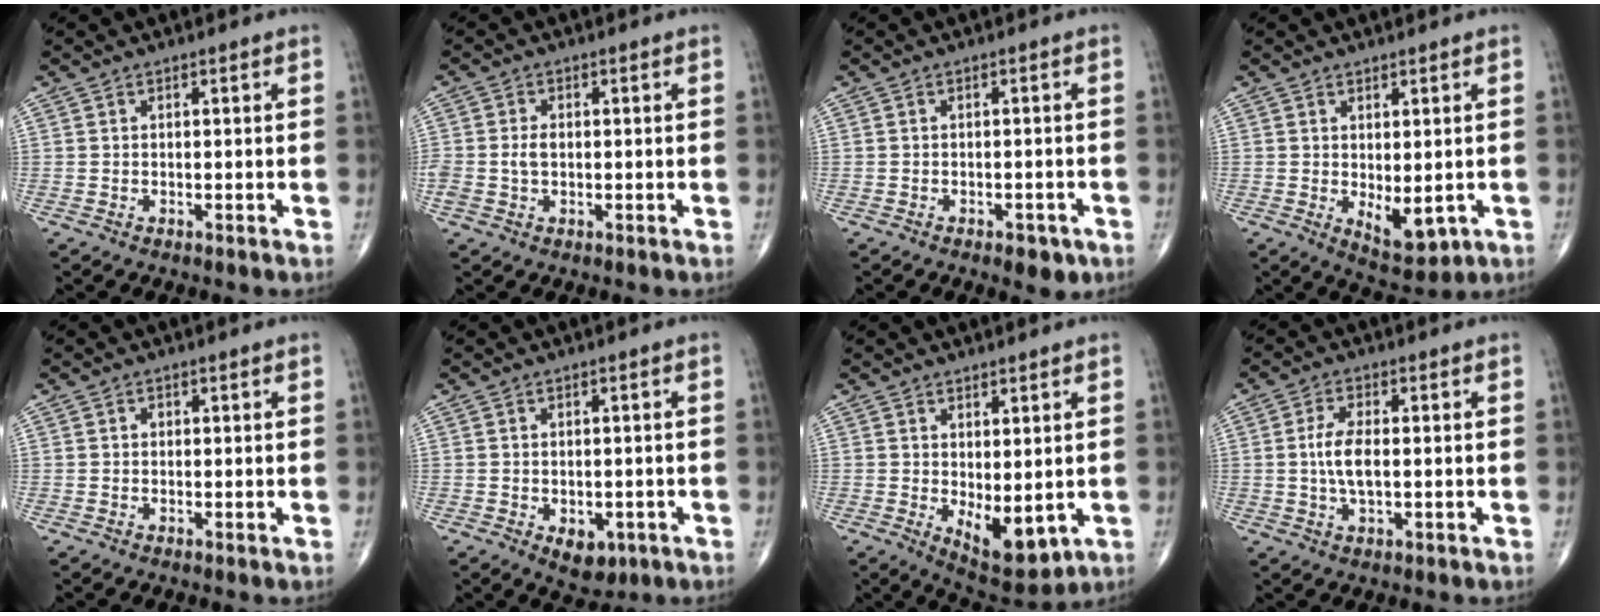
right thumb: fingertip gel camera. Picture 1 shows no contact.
{"total": 3.0, "force": [-0.1, 2.1, 2.2], "torque": [-0.053, 0.006, -0.001]}
{"total": 3.4, "force": [-1.9, 1.7, 2.3], "torque": [-0.019, 0.007, -0.021]}
{"total": 6.4, "force": [-1.0, 3.0, 5.5], "torque": [-0.065, -0.012, 0.001]}
{"total": 0.5, "force": [0.0, 0.5, 0.2], "torque": [0.003, 0.001, -0.001]}
{"total": 5.1, "force": [-1.9, 3.2, 3.5], "torque": [-0.031, 0.003, -0.015]}
{"total": 8.4, "force": [-1.1, 3.9, 7.3], "torque": [-0.088, -0.015, 0.002]}
{"total": 5.8, "force": [-0.1, 2.5, 5.3], "torque": [-0.108, -0.001, -0.007]}